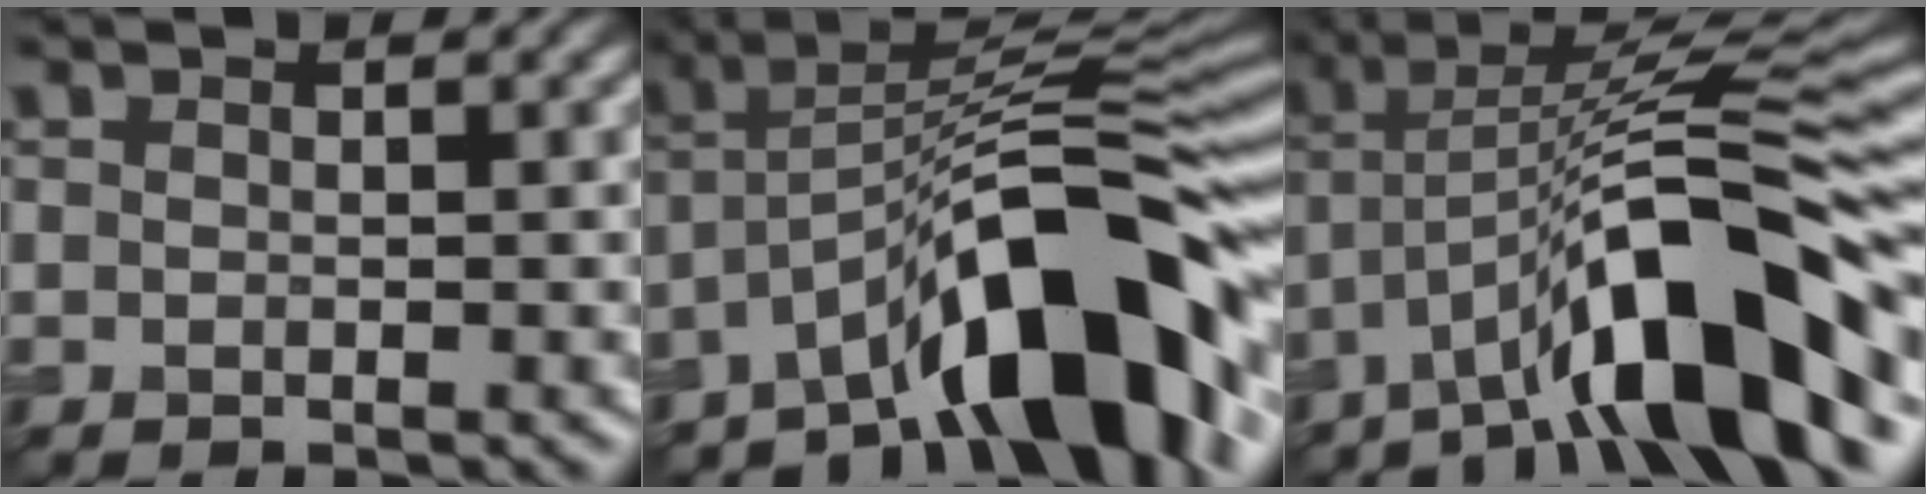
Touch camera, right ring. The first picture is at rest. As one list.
[{"total": 12.0, "force": [-6.8, 3.3, 9.3], "torque": [-0.120, 0.031, -0.111]}, {"total": 11.6, "force": [-5.5, 2.9, 9.8], "torque": [-0.150, 0.028, -0.087]}]